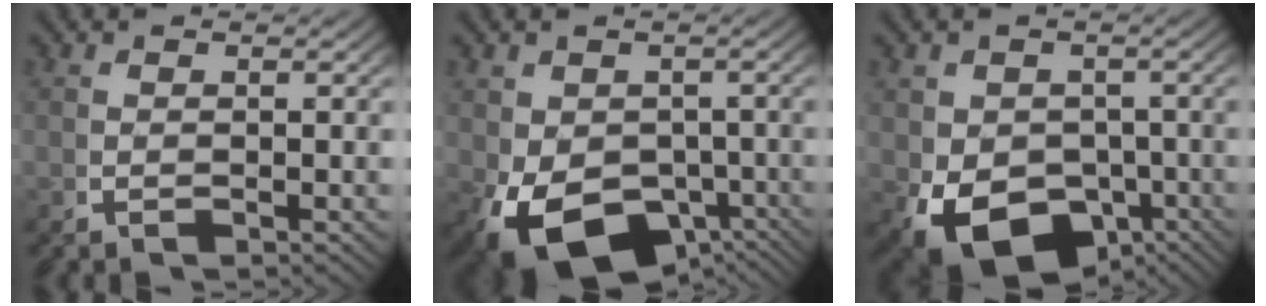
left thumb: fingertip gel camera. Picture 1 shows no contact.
{"total": 11.8, "force": [-5.2, 7.5, 7.4], "torque": [-0.149, -0.067, -0.057]}
{"total": 10.7, "force": [-5.0, 7.0, 6.4], "torque": [-0.125, -0.060, -0.054]}